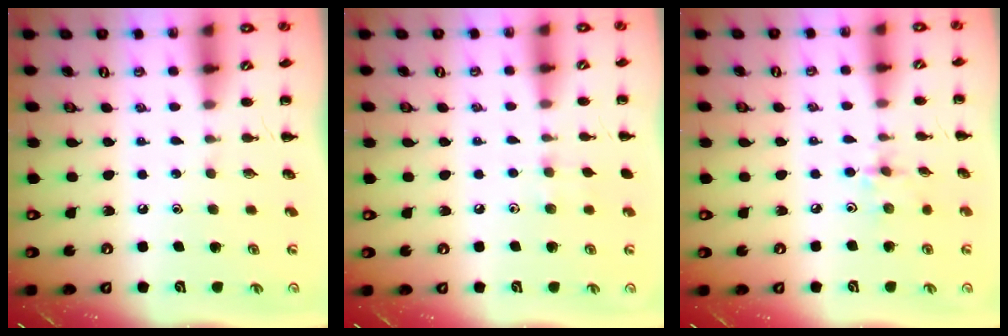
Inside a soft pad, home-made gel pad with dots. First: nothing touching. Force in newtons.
{"total": 5.2, "press": 4.9, "slide": 1.7}
{"total": 2.4, "press": 2.4, "slide": 0.5}